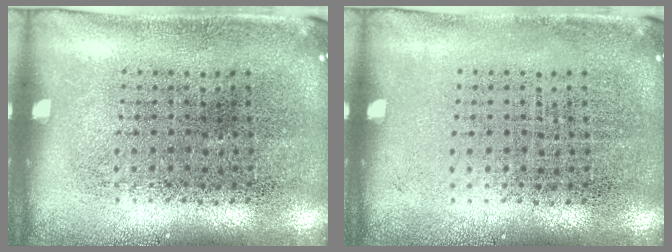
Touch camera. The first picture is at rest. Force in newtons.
{"total": 0.0}